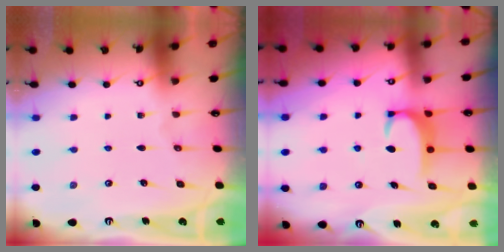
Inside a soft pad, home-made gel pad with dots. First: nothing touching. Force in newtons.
{"total": 3.0, "press": 3.0, "slide": 0.5}